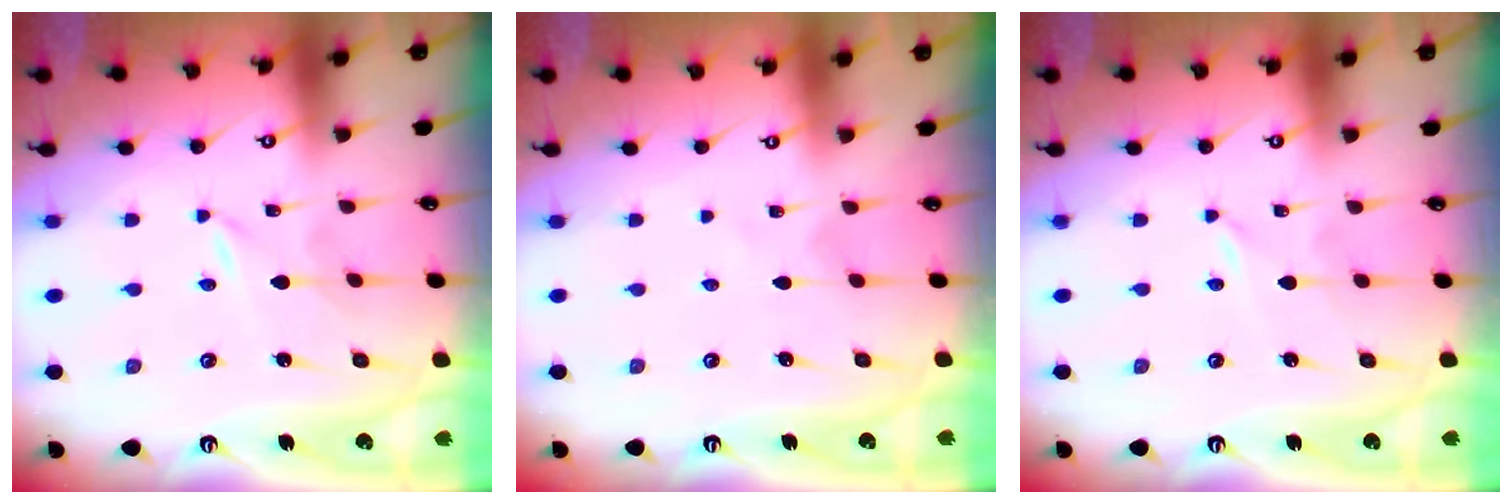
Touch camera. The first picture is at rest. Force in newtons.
{"total": 1.3, "press": 1.3, "slide": 0.2}
{"total": 0.0}